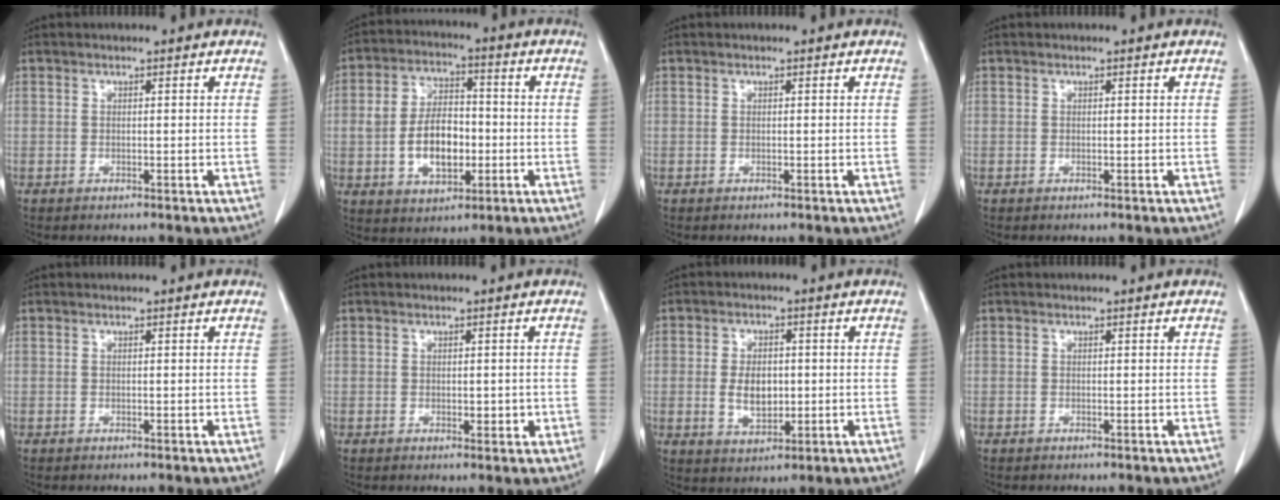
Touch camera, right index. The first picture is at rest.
{"total": 9.9, "force": [-1.7, 5.7, 8.0], "torque": [-0.153, 0.015, -0.024]}
{"total": 0.0}
{"total": 0.0}
{"total": 0.0}
{"total": 2.1, "force": [-0.2, 1.1, 1.7], "torque": [-0.022, -0.002, 0.002]}
{"total": 5.6, "force": [-0.3, 3.4, 4.4], "torque": [-0.084, 0.001, 0.003]}
{"total": 0.0}